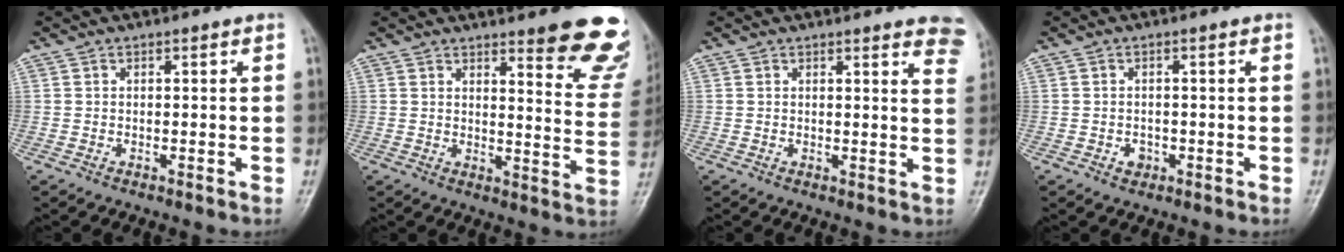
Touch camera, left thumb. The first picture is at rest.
{"total": 14.6, "force": [10.4, 3.4, 9.7], "torque": [-0.073, -0.071, 0.115]}
{"total": 3.5, "force": [2.8, 0.7, 1.9], "torque": [-0.013, -0.007, 0.021]}
{"total": 1.7, "force": [-0.6, 1.4, 0.7], "torque": [-0.003, 0.004, -0.007]}